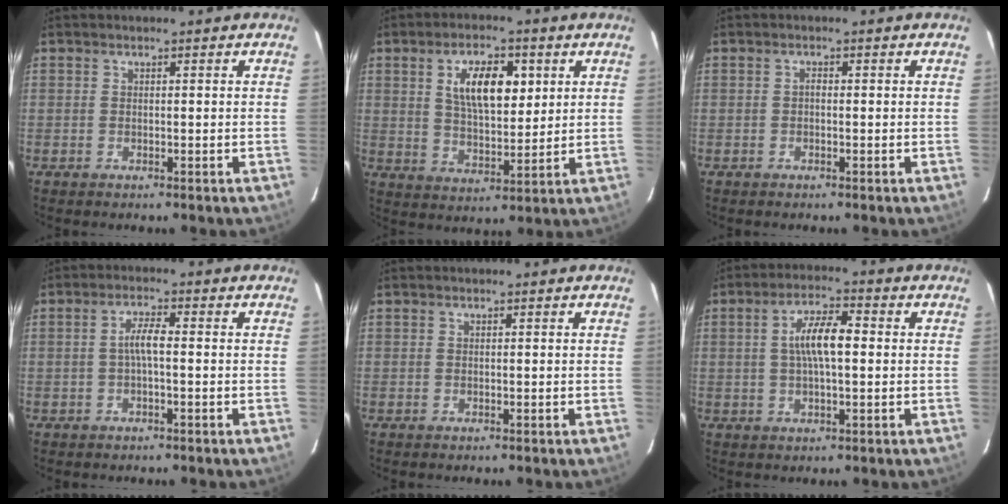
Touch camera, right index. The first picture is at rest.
{"total": 10.6, "force": [3.7, 4.8, 8.7], "torque": [-0.152, 0.010, 0.068]}
{"total": 0.6, "force": [-0.2, 0.4, 0.4], "torque": [-0.006, 0.005, -0.006]}
{"total": 3.1, "force": [-0.5, 0.4, 3.1], "torque": [-0.060, 0.007, -0.007]}
{"total": 0.0}
{"total": 7.3, "force": [0.6, 2.2, 6.9], "torque": [-0.128, 0.012, 0.013]}